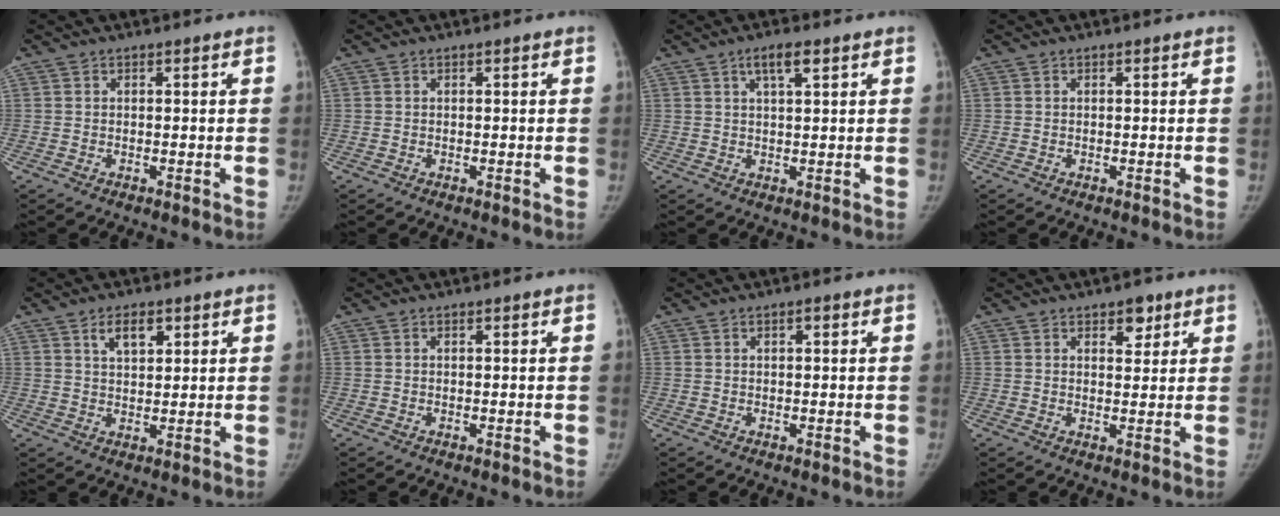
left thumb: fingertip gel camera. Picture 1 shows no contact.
{"total": 0.0}
{"total": 4.0, "force": [2.2, 1.1, 3.2], "torque": [-0.053, -0.002, 0.039]}
{"total": 0.0}
{"total": 4.9, "force": [2.6, 2.6, 3.2], "torque": [-0.039, -0.014, 0.044]}
{"total": 0.0}
{"total": 1.0, "force": [0.4, 0.4, 0.9], "torque": [-0.011, 0.002, 0.004]}
{"total": 3.9, "force": [2.3, 2.2, 2.2], "torque": [-0.006, -0.012, 0.031]}